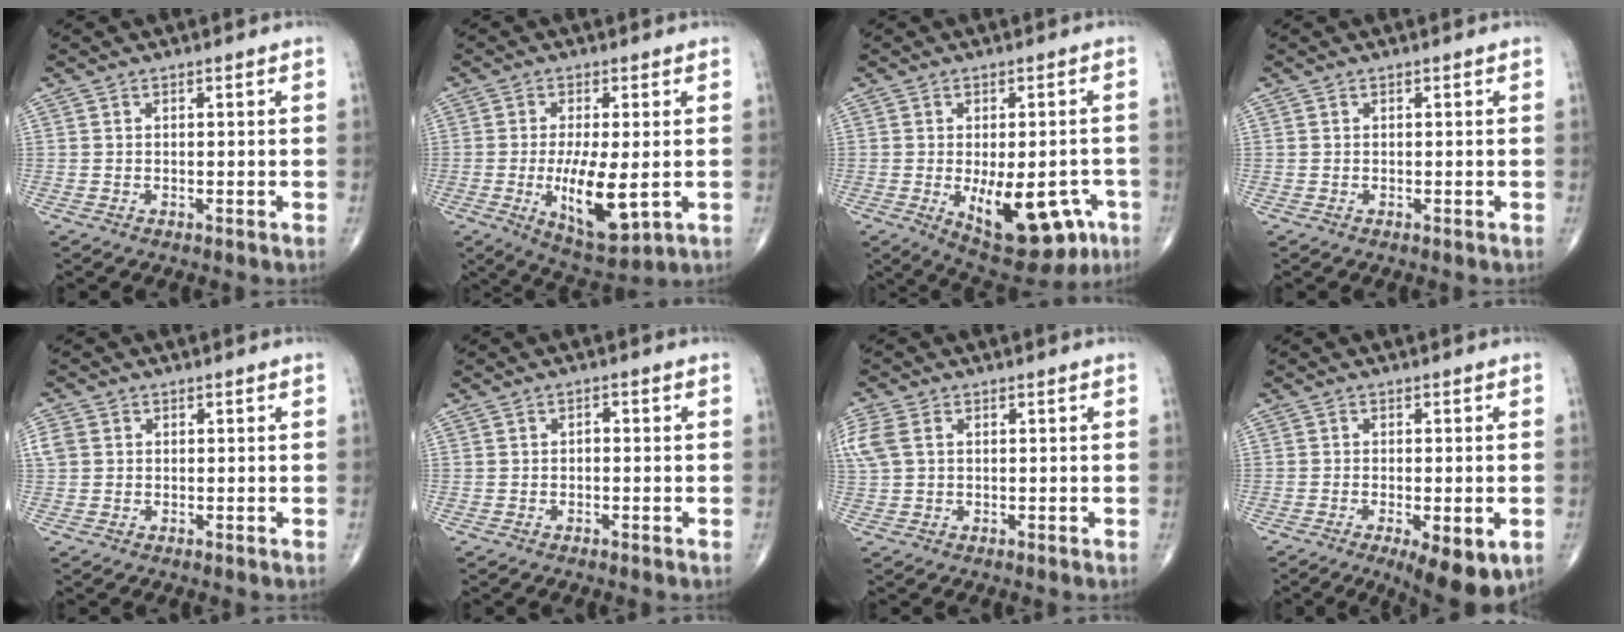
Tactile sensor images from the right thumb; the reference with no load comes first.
{"total": 11.3, "force": [-1.7, 3.9, 10.4], "torque": [-0.176, -0.022, -0.016]}
{"total": 15.9, "force": [-5.3, 7.7, 12.9], "torque": [-0.160, 0.003, -0.053]}
{"total": 0.0}
{"total": 2.7, "force": [0.4, 2.4, 1.2], "torque": [-0.027, 0.010, 0.010]}
{"total": 1.0, "force": [-0.1, 0.6, 0.8], "torque": [-0.010, 0.004, -0.004]}
{"total": 5.9, "force": [1.3, 4.0, 4.2], "torque": [-0.130, 0.017, 0.031]}
{"total": 9.5, "force": [-3.8, 3.2, 8.1], "torque": [-0.111, -0.013, -0.051]}